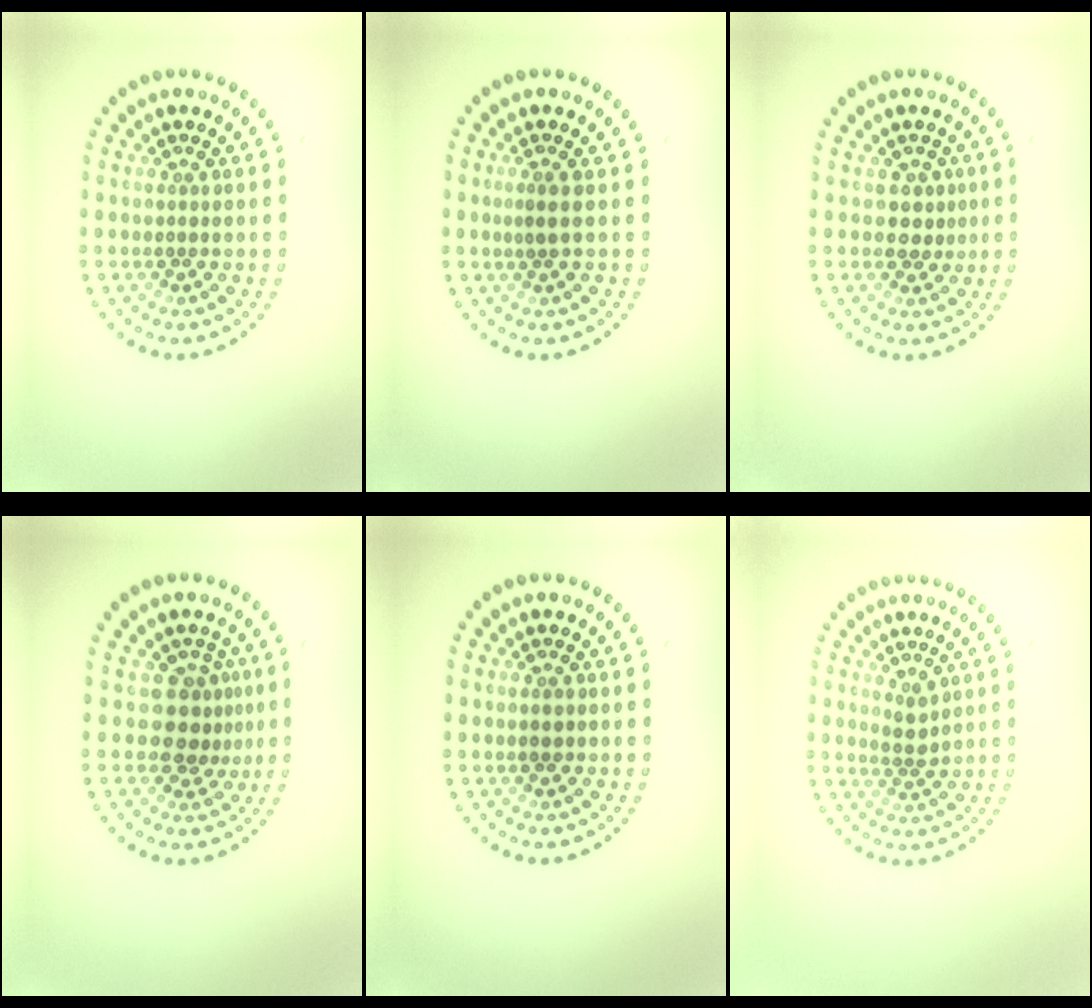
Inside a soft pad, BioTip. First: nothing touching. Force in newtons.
{"total": 1.3, "press": 1.0, "slide": 0.8}
{"total": 1.7, "press": 1.4, "slide": 1.0}
{"total": 2.8, "press": 2.1, "slide": 1.8}
{"total": 0.8, "press": 0.7, "slide": 0.2}
{"total": 1.6, "press": 1.3, "slide": 1.0}